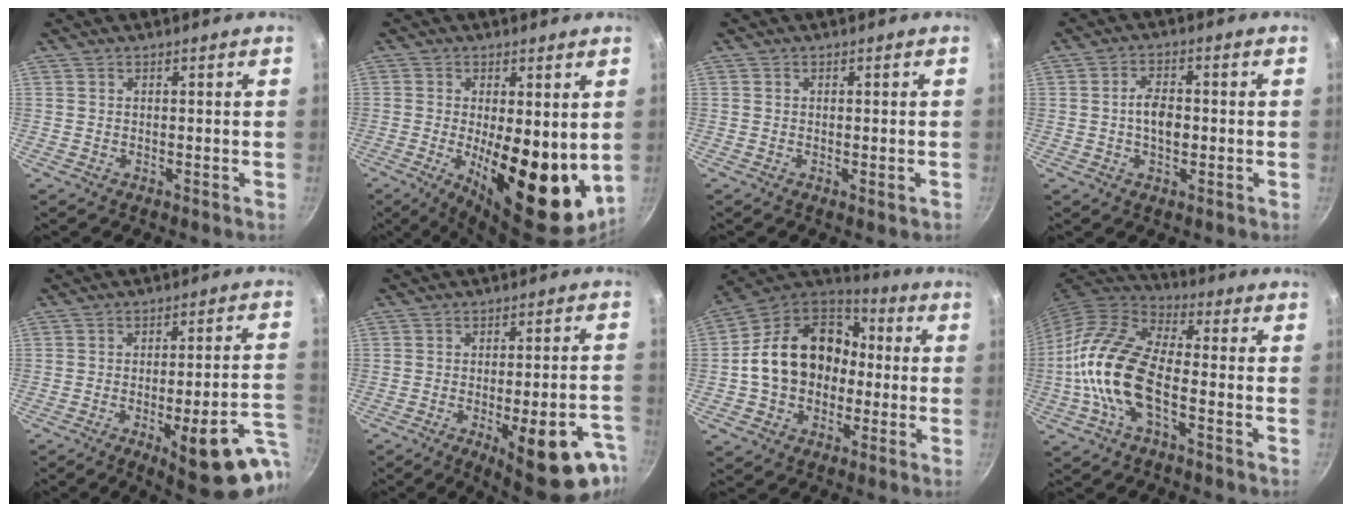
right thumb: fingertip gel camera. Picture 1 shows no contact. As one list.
[{"total": 18.1, "force": [-1.5, 7.2, 16.6], "torque": [-0.215, -0.028, -0.012]}, {"total": 1.0, "force": [-0.4, 0.1, 0.8], "torque": [-0.013, -0.003, -0.008]}, {"total": 5.3, "force": [-0.5, 3.1, 4.3], "torque": [-0.065, 0.012, -0.012]}, {"total": 17.7, "force": [-7.0, 4.9, 15.5], "torque": [-0.167, 0.028, -0.086]}, {"total": 18.8, "force": [-8.7, 6.1, 15.5], "torque": [-0.149, 0.021, -0.107]}, {"total": 19.3, "force": [-0.5, 15.3, 11.7], "torque": [-0.180, 0.053, -0.014]}, {"total": 16.1, "force": [-4.1, 7.6, 13.6], "torque": [-0.257, 0.034, -0.095]}]